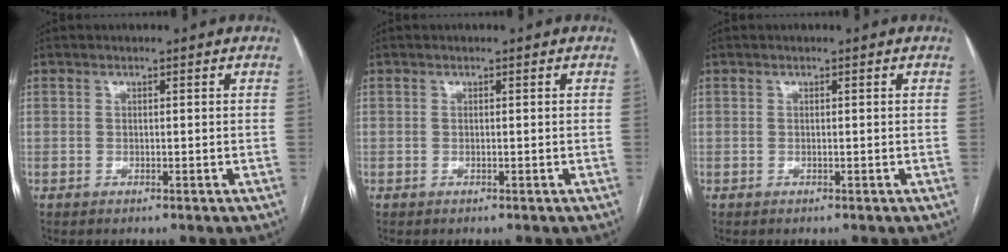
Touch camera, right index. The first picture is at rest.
{"total": 0.0}
{"total": 0.0}